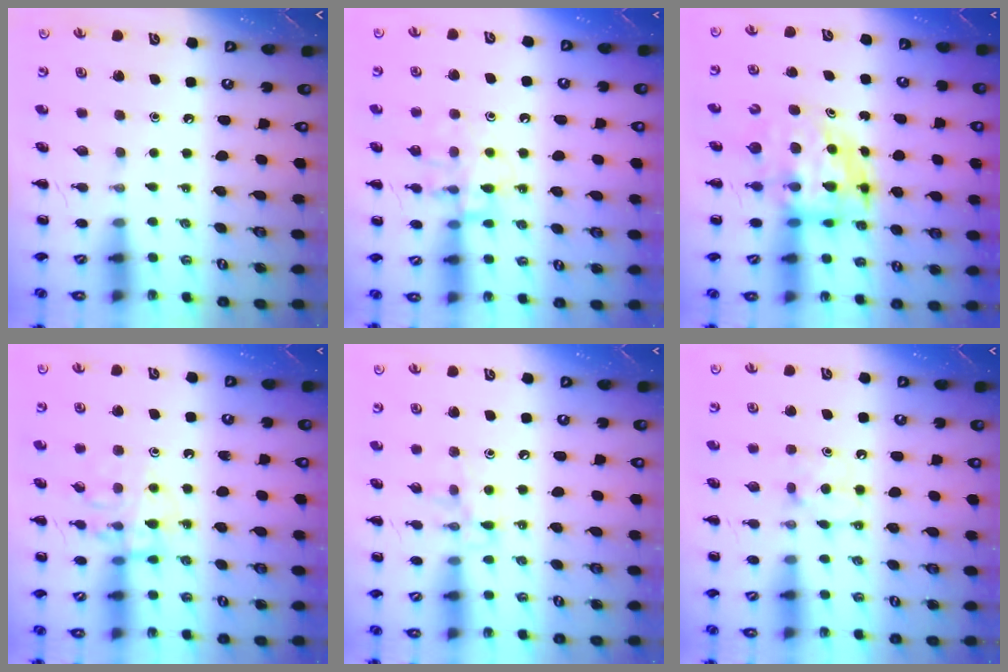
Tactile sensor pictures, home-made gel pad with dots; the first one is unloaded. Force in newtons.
{"total": 13.6, "press": 13.5, "slide": 1.3}
{"total": 6.5, "press": 6.3, "slide": 1.8}
{"total": 11.7, "press": 11.7, "slide": 0.9}
{"total": 7.9, "press": 7.9, "slide": 0.5}
{"total": 6.8, "press": 6.6, "slide": 1.8}